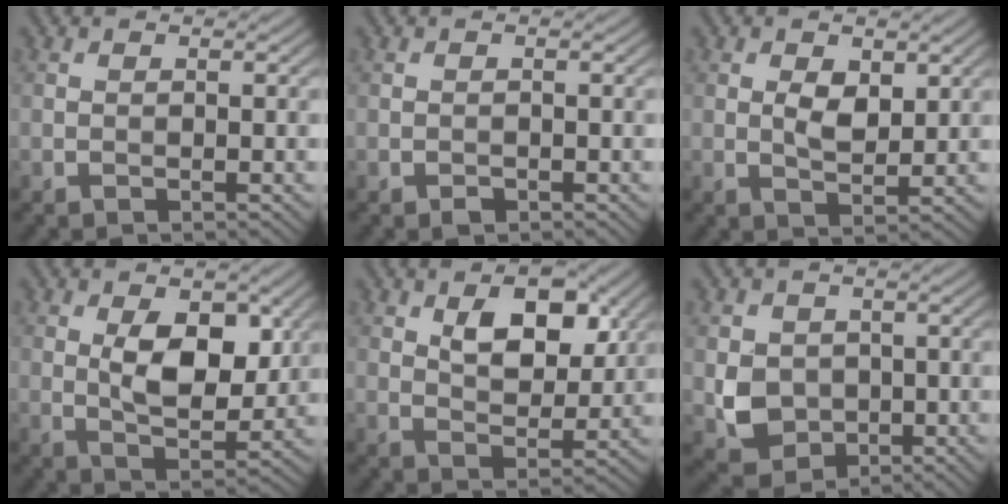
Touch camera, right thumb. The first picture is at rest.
{"total": 0.7, "force": [-0.5, 0.4, 0.3], "torque": [-0.003, -0.002, -0.009]}
{"total": 3.6, "force": [1.0, 1.9, 2.8], "torque": [-0.057, -0.005, 0.020]}
{"total": 7.6, "force": [1.7, 4.0, 6.2], "torque": [-0.107, -0.008, 0.034]}
{"total": 7.4, "force": [3.0, 4.0, 5.4], "torque": [-0.091, -0.006, 0.047]}
{"total": 5.1, "force": [-0.2, 4.5, 2.3], "torque": [-0.053, -0.012, -0.005]}